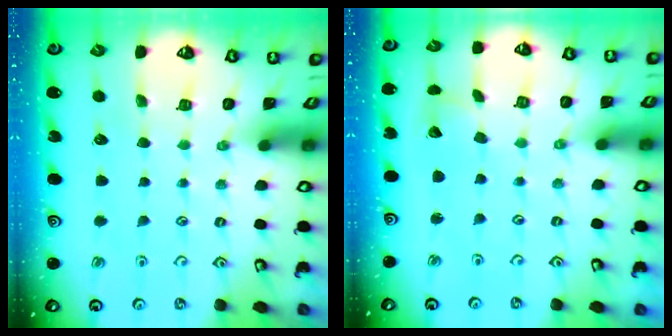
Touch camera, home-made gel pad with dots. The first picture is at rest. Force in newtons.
{"total": 4.1, "press": 4.1, "slide": 0.5}